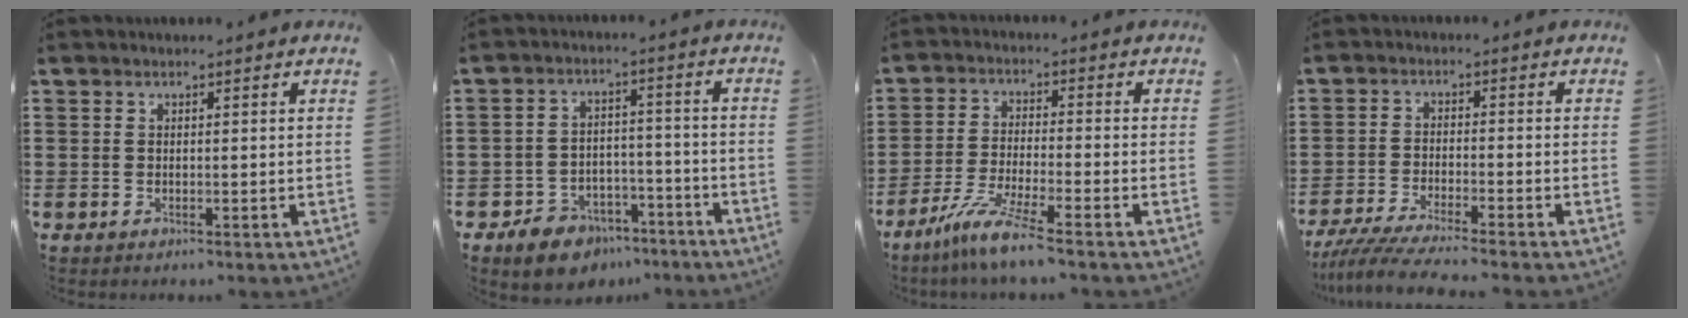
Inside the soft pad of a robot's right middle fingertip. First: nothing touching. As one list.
[{"total": 6.6, "force": [-5.9, 2.8, 1.2], "torque": [-0.025, 0.030, -0.114]}, {"total": 7.0, "force": [-5.4, -0.1, 4.4], "torque": [-0.103, -0.019, -0.106]}, {"total": 4.9, "force": [-4.5, -0.1, 1.8], "torque": [-0.052, -0.020, -0.093]}]